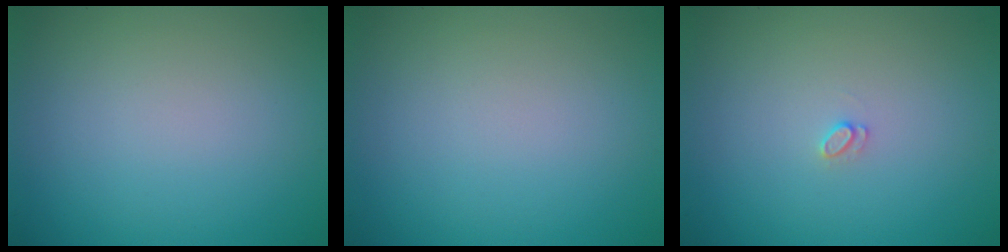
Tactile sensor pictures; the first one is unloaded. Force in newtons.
{"total": 0.0}
{"total": 0.7, "press": 0.7, "slide": 0.1}